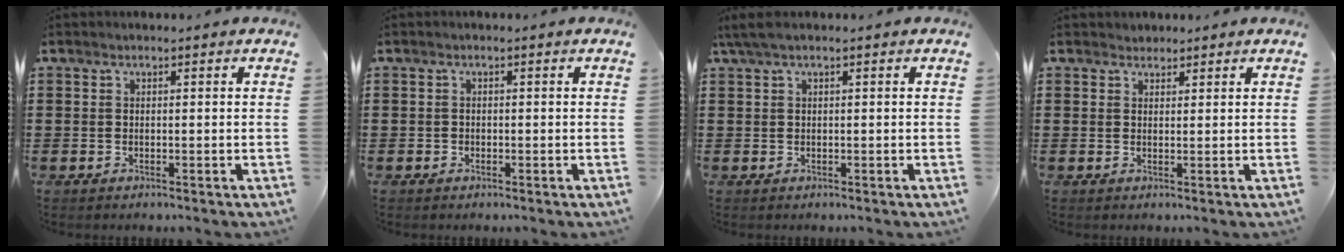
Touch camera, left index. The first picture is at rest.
{"total": 0.5, "force": [-0.3, 0.4, 0.1], "torque": [-0.003, 0.003, -0.006]}
{"total": 1.5, "force": [0.4, 0.2, 1.4], "torque": [-0.033, -0.002, 0.006]}
{"total": 1.3, "force": [1.2, 0.5, -0.1], "torque": [-0.001, 0.003, 0.024]}